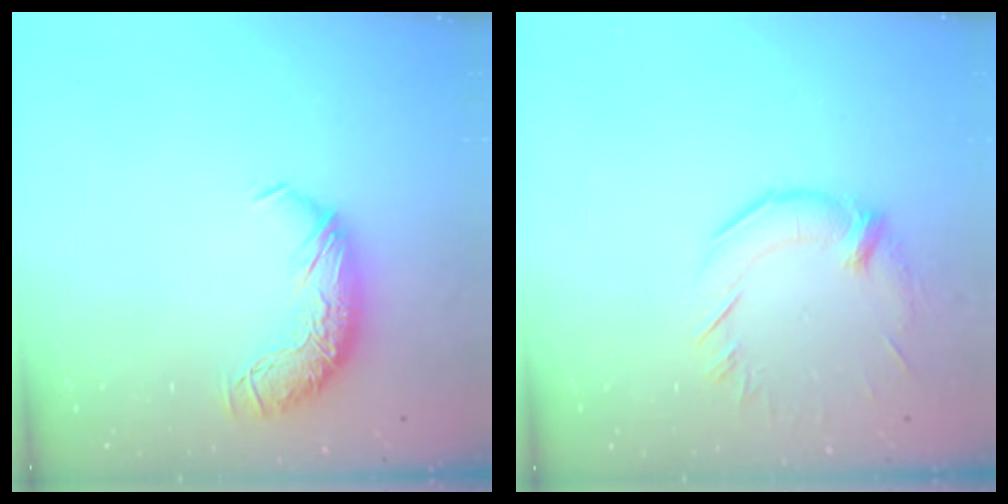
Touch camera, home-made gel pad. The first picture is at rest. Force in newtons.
{"total": 1.5, "press": 0.4, "slide": 1.4}